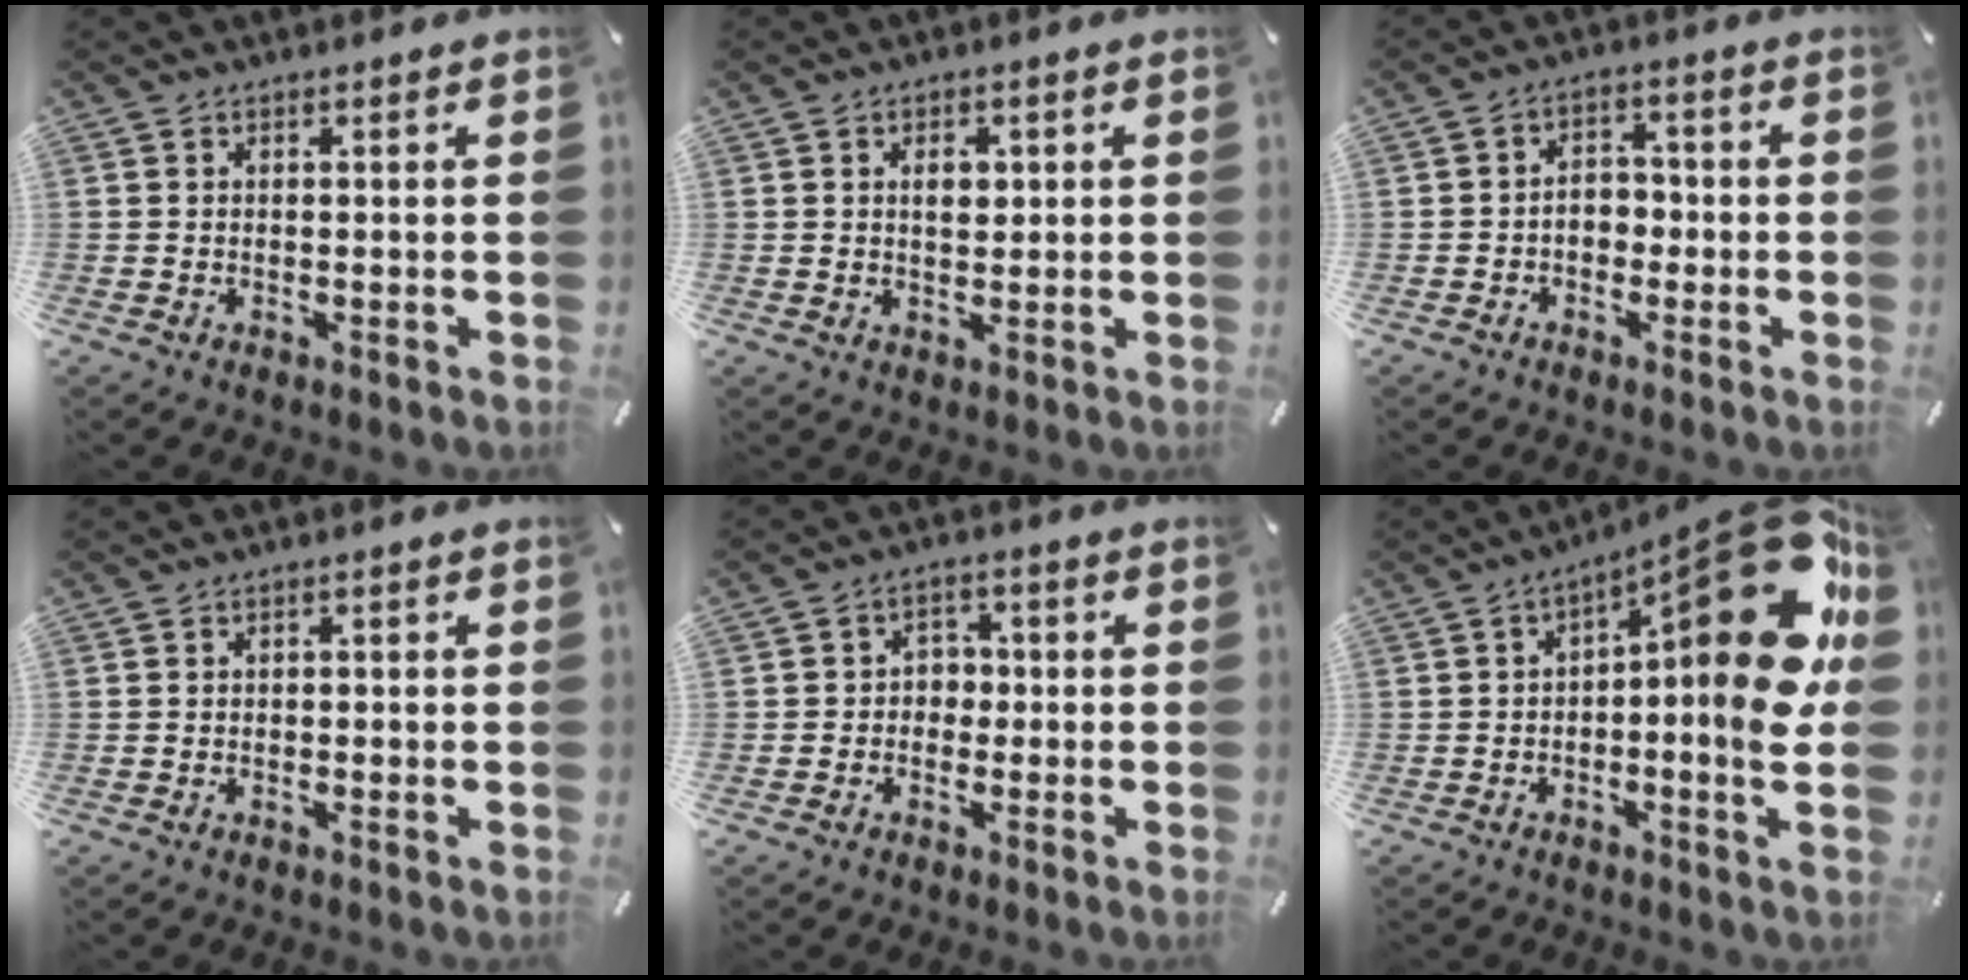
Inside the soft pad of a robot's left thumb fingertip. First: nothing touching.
{"total": 4.1, "force": [0.9, 2.7, 2.9], "torque": [-0.038, -0.002, 0.007]}
{"total": 4.3, "force": [-1.5, 3.2, 2.5], "torque": [-0.045, 0.014, -0.030]}
{"total": 1.0, "force": [-0.6, 0.5, 0.5], "torque": [-0.012, 0.003, -0.014]}
{"total": 4.0, "force": [-1.3, 3.6, 1.2], "torque": [-0.017, 0.014, -0.029]}
{"total": 22.0, "force": [5.8, 6.1, 20.3], "torque": [-0.263, -0.072, 0.095]}